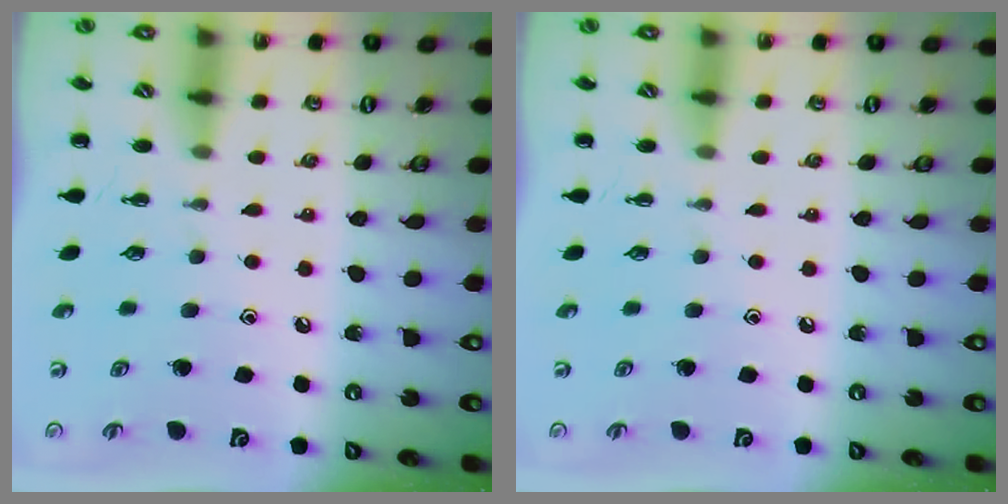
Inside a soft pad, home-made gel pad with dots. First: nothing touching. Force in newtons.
{"total": 0.0}